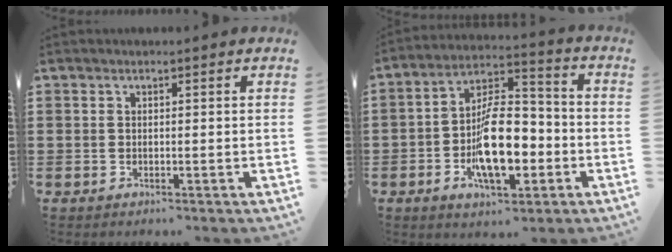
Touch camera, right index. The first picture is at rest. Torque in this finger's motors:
{"motor_torque": [2.14, 0.00, 0.94, 0.21]}